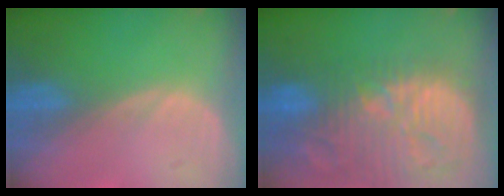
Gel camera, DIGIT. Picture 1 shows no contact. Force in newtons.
{"total": 14.8, "press": 12.8, "slide": 7.3}